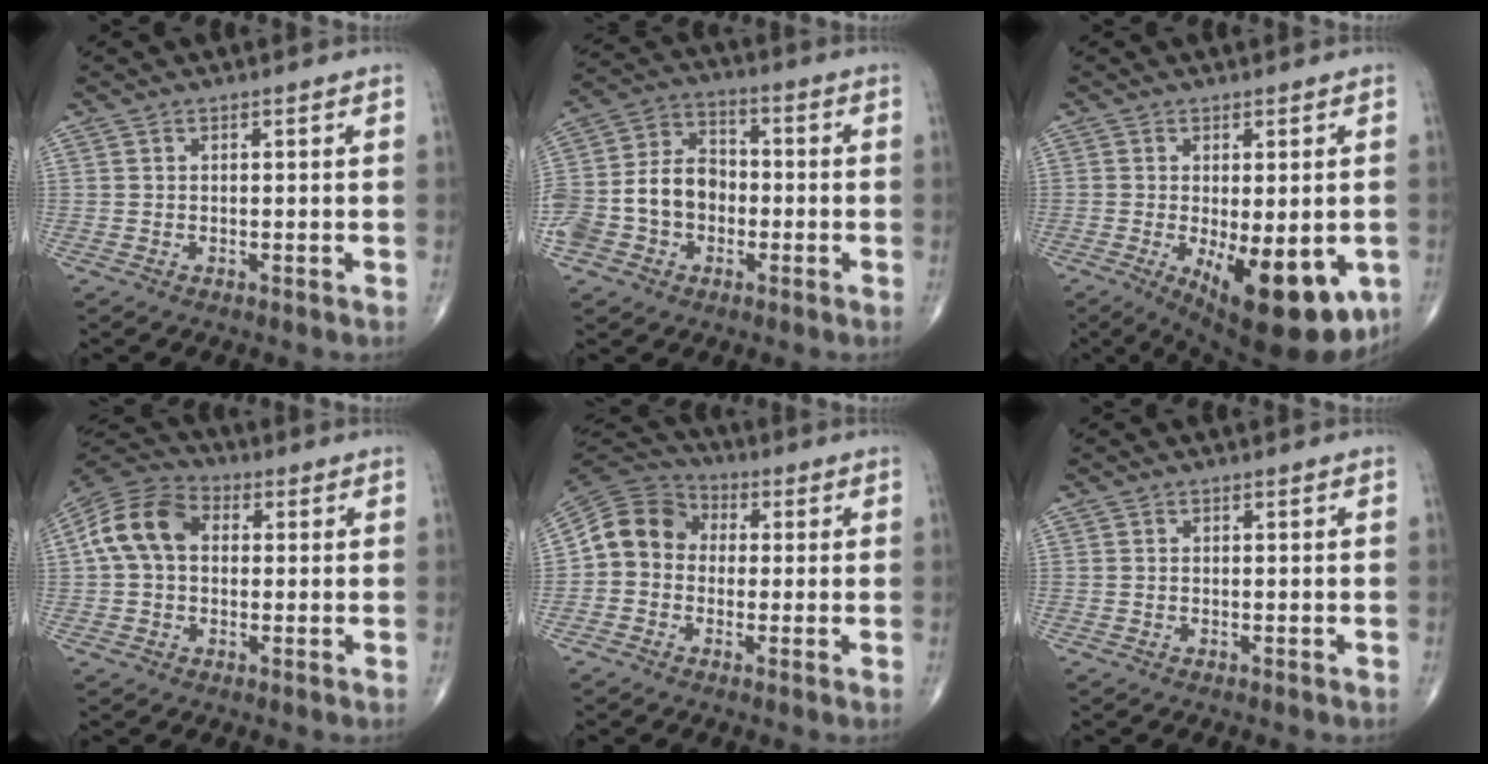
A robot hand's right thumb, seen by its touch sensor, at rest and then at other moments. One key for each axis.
{"total": 14.7, "fx": -3.1, "fy": 11.4, "fz": 8.8, "tx": -0.165, "ty": 0.047, "tz": -0.060}
{"total": 16.8, "fx": -5.6, "fy": 6.9, "fz": 14.3, "tx": -0.167, "ty": -0.019, "tz": -0.063}
{"total": 11.1, "fx": 1.2, "fy": 8.0, "fz": 7.6, "tx": -0.141, "ty": 0.033, "tz": 0.010}
{"total": 9.5, "fx": -0.3, "fy": 8.3, "fz": 4.7, "tx": -0.072, "ty": 0.033, "tz": -0.023}
{"total": 0.0}